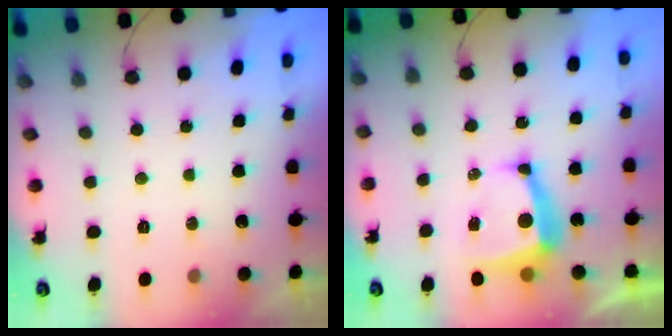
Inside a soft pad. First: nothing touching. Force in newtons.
{"total": 8.5, "press": 8.4, "slide": 0.7}